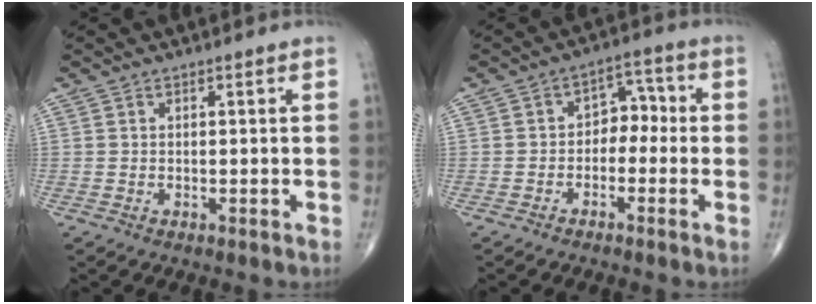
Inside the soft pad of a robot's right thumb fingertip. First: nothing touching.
{"total": 5.2, "force": [-1.2, 3.8, 3.4], "torque": [-0.020, 0.033, -0.034]}